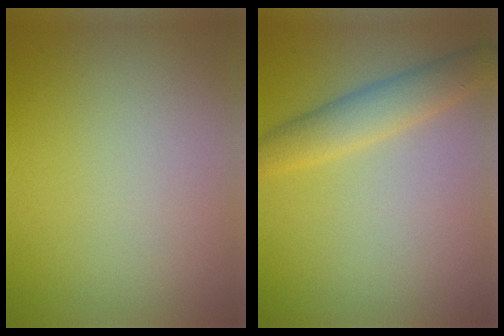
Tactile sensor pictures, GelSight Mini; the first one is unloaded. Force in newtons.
{"total": 3.3, "press": 3.3, "slide": 0.1}